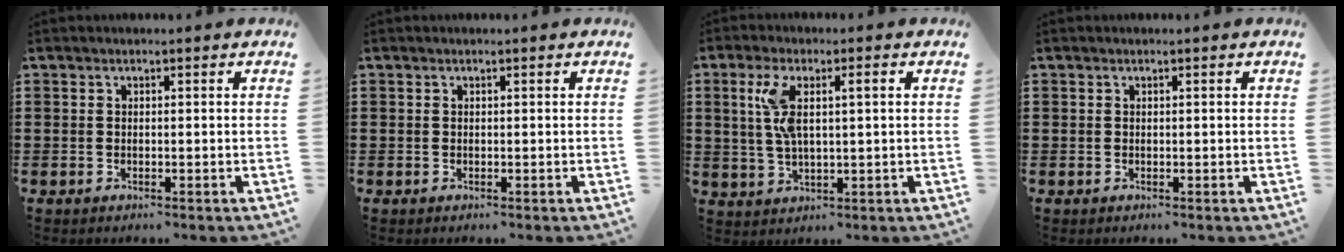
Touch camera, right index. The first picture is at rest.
{"total": 0.0}
{"total": 6.2, "force": [1.4, 1.7, 5.8], "torque": [-0.128, 0.000, 0.017]}
{"total": 0.0}